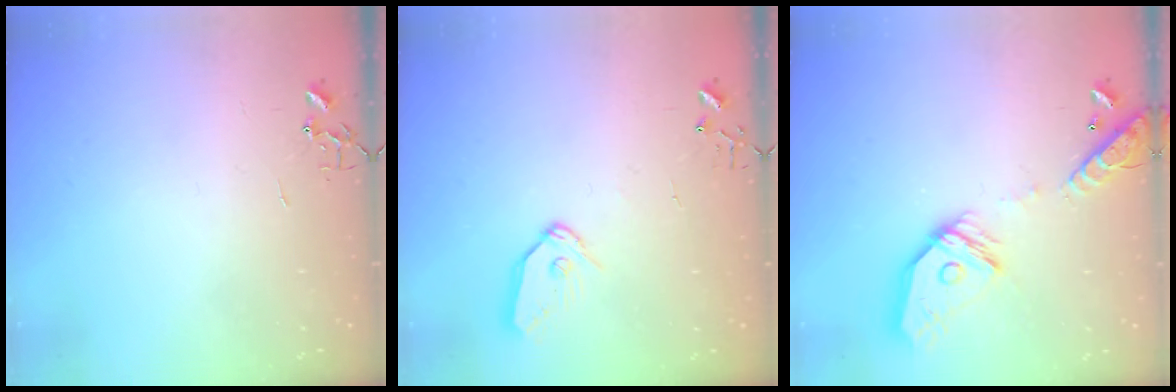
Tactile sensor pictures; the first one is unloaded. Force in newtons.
{"total": 8.9, "press": 8.8, "slide": 0.6}
{"total": 17.2, "press": 17.0, "slide": 2.2}